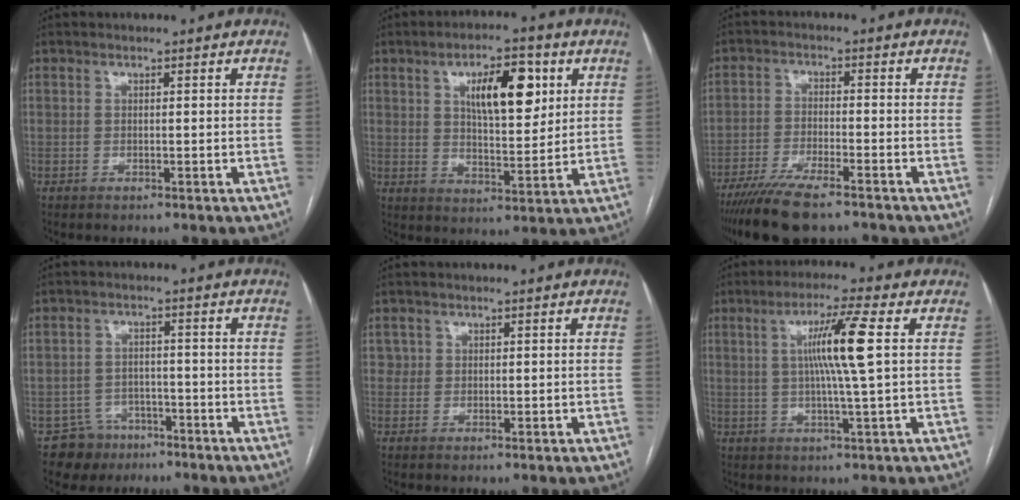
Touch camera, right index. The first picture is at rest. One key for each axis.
{"total": 10.8, "fx": 4.1, "fy": 4.0, "fz": 9.2, "tx": -0.147, "ty": 0.007, "tz": 0.069}
{"total": 10.3, "fx": -8.0, "fy": 2.0, "fz": 6.2, "tx": -0.107, "ty": -0.023, "tz": -0.137}
{"total": 5.8, "fx": -3.6, "fy": 4.5, "fz": -0.3, "tx": 0.013, "ty": 0.010, "tz": -0.055}
{"total": 1.6, "fx": 0.5, "fy": 1.5, "fz": 0.2, "tx": 0.007, "ty": 0.002, "tz": 0.005}
{"total": 8.6, "fx": 1.6, "fy": -1.0, "fz": 8.4, "tx": -0.152, "ty": 0.002, "tz": 0.030}